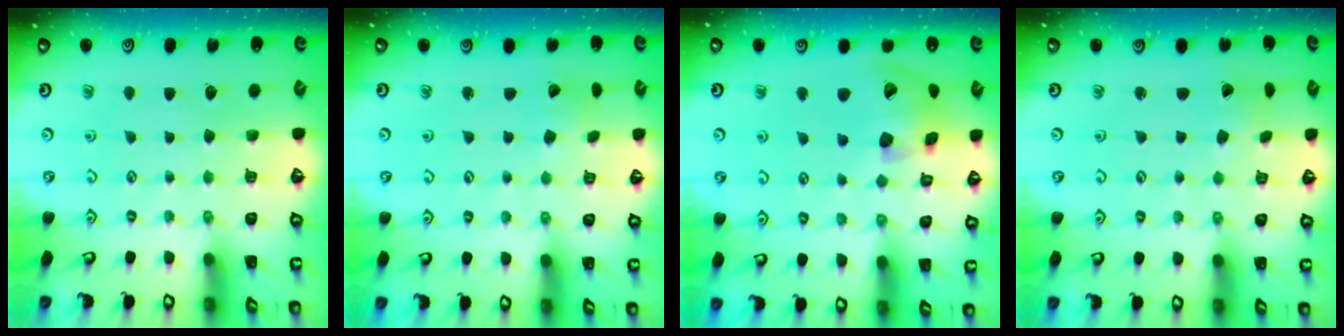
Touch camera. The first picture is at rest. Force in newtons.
{"total": 3.3, "press": 3.3, "slide": 0.4}
{"total": 15.8, "press": 15.6, "slide": 2.4}
{"total": 2.6, "press": 2.6, "slide": 0.1}